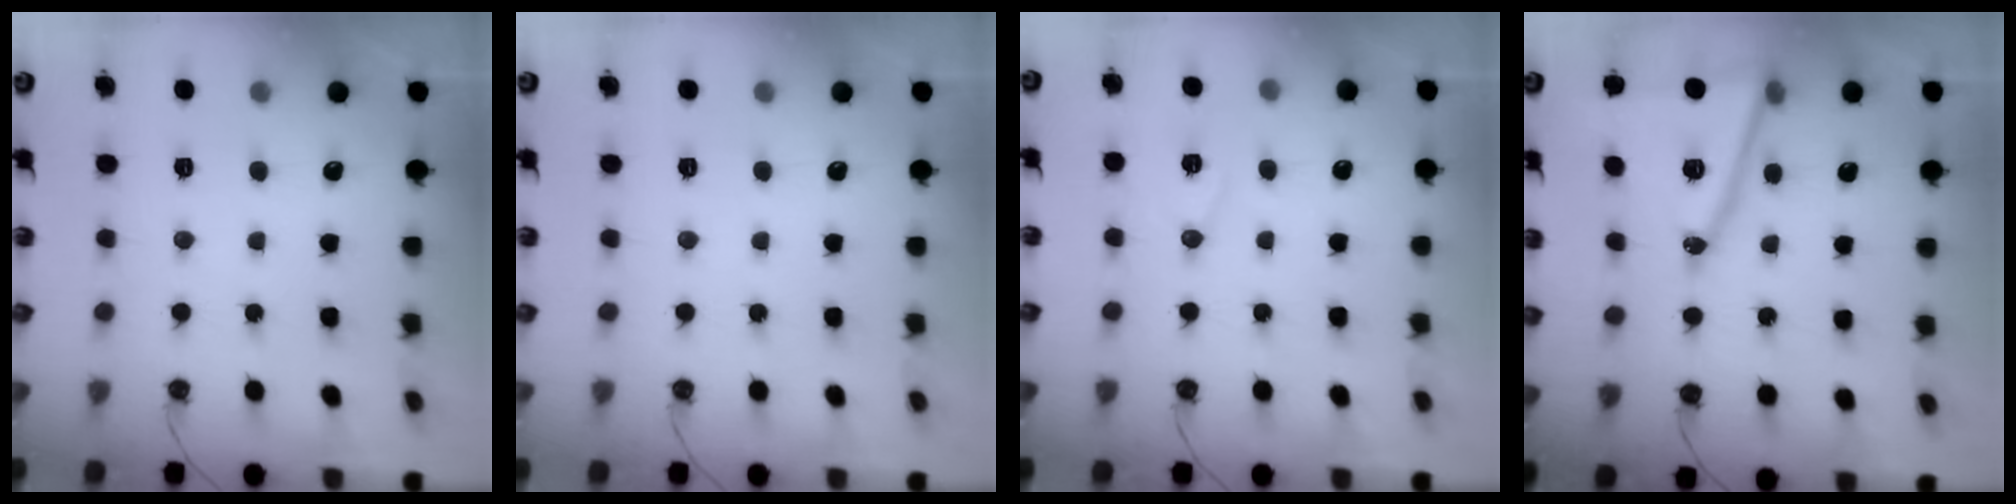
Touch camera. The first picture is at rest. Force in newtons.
{"total": 0.0}
{"total": 7.2, "press": 6.2, "slide": 3.7}
{"total": 16.4, "press": 16.0, "slide": 3.5}